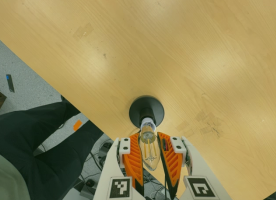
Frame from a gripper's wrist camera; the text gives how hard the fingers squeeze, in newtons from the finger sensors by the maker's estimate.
{"total": 21.7, "left": 23.4, "right": 19.9}